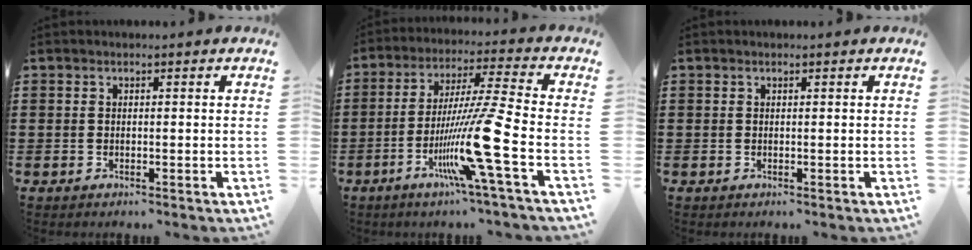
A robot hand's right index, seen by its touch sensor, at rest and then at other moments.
{"total": 14.4, "force": [-5.3, -0.3, 13.4], "torque": [-0.253, -0.007, -0.098]}
{"total": 0.0}